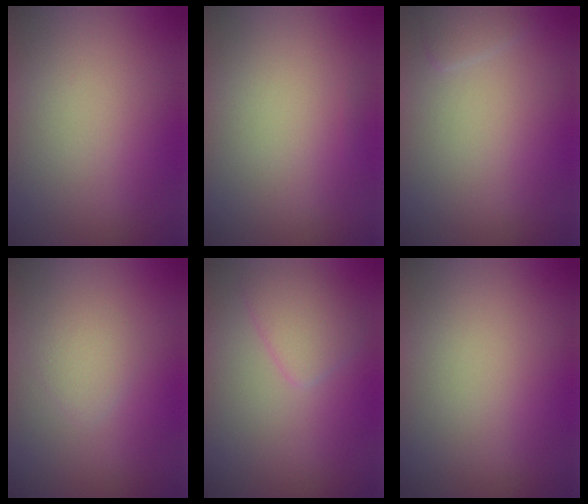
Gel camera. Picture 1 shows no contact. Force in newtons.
{"total": 0.0}
{"total": 1.1, "press": 1.1, "slide": 0.1}
{"total": 1.4, "press": 1.4, "slide": 0.0}
{"total": 2.4, "press": 2.4, "slide": 0.1}
{"total": 0.0}